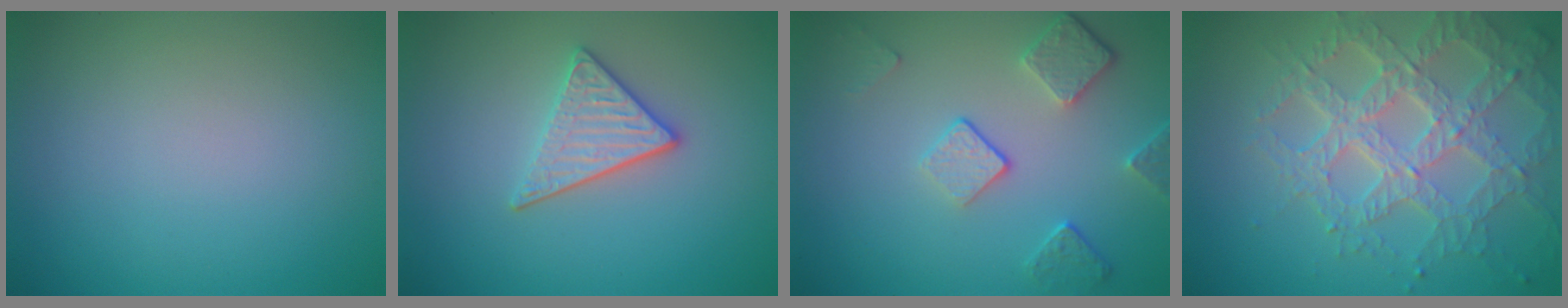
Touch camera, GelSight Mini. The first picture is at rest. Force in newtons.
{"total": 3.0, "press": 2.8, "slide": 1.3}
{"total": 3.9, "press": 3.1, "slide": 2.4}
{"total": 7.0, "press": 5.1, "slide": 4.8}